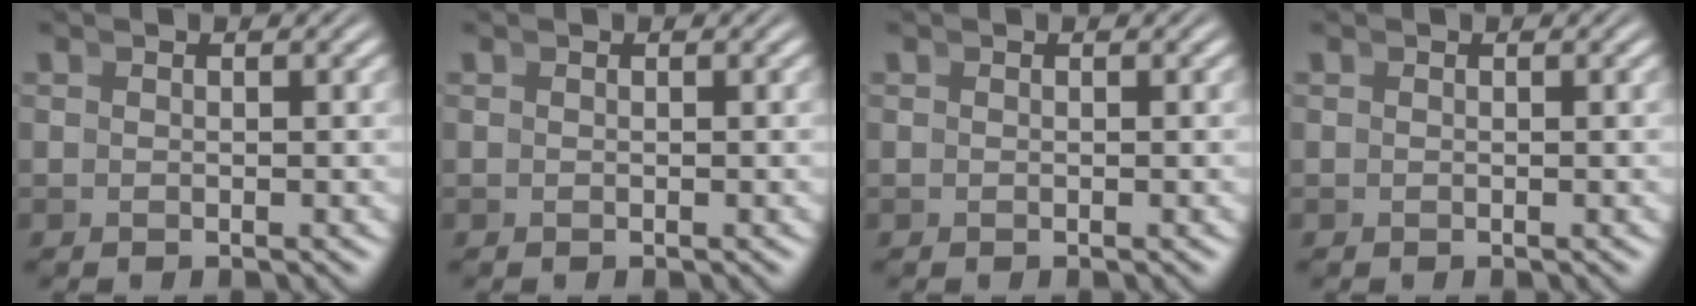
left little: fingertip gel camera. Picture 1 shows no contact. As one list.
[{"total": 0.0}, {"total": 0.0}, {"total": 0.0}]